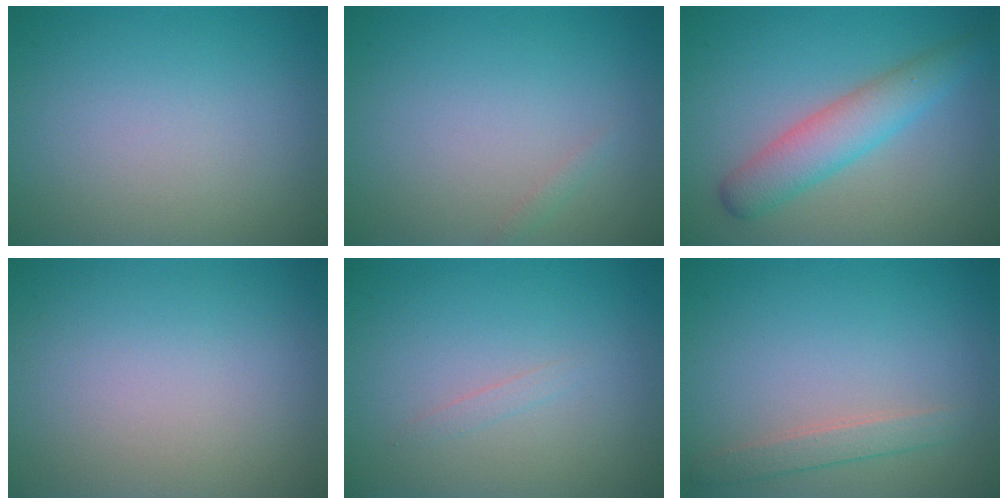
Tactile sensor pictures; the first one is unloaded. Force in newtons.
{"total": 0.6, "press": 0.6, "slide": 0.0}
{"total": 4.2, "press": 4.2, "slide": 0.2}
{"total": 0.0}
{"total": 0.6, "press": 0.6, "slide": 0.0}
{"total": 1.7, "press": 1.7, "slide": 0.1}